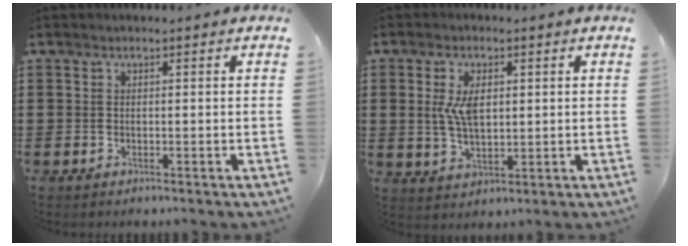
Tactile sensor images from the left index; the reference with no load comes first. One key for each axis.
{"total": 5.7, "fx": 1.2, "fy": 2.8, "fz": 4.8, "tx": -0.109, "ty": 0.007, "tz": 0.018}